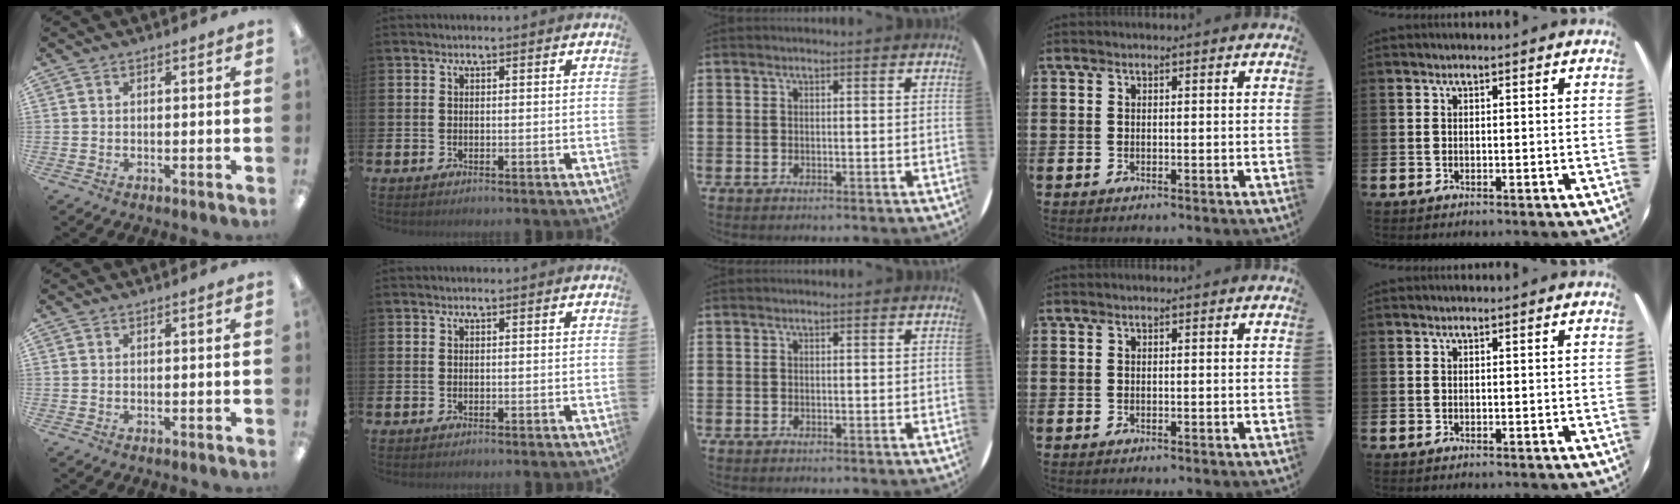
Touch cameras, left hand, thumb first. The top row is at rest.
{}